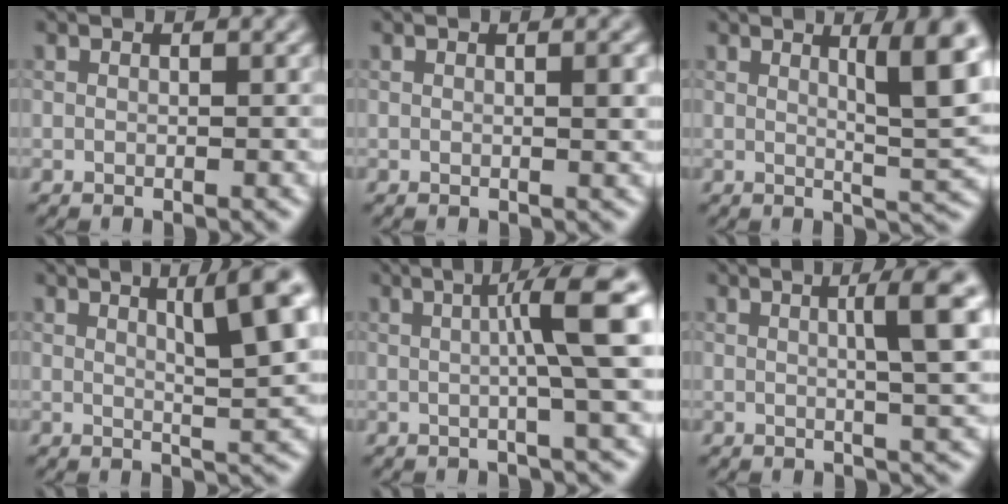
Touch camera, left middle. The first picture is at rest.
{"total": 1.3, "force": [0.2, 0.2, 1.3], "torque": [-0.018, 0.000, 0.001]}
{"total": 6.1, "force": [2.1, 1.1, 5.7], "torque": [-0.072, -0.006, 0.033]}
{"total": 6.8, "force": [2.8, 1.3, 6.1], "torque": [-0.070, 0.006, 0.045]}
{"total": 6.7, "force": [0.9, 0.6, 6.6], "torque": [-0.095, 0.014, 0.012]}
{"total": 5.1, "force": [1.1, 0.8, 4.9], "torque": [-0.066, 0.009, 0.017]}